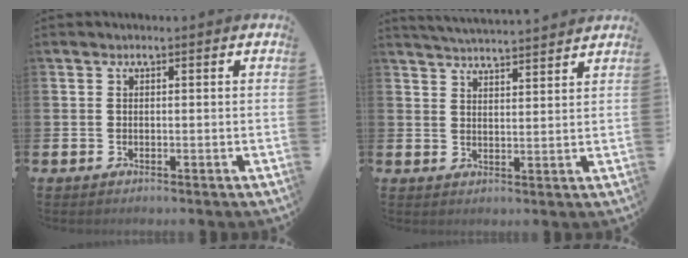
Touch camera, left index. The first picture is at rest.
{"total": 4.4, "force": [4.4, -0.3, 0.2], "torque": [-0.012, -0.030, 0.077]}